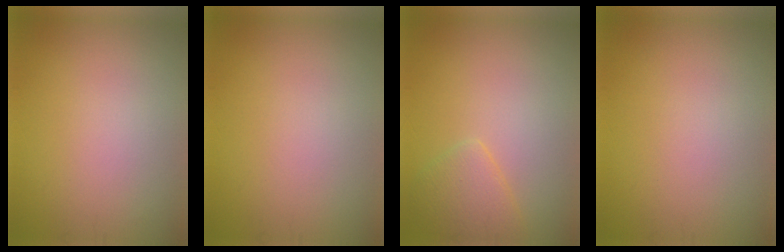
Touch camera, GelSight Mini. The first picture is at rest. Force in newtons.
{"total": 0.0}
{"total": 2.5, "press": 2.5, "slide": 0.2}
{"total": 0.0}